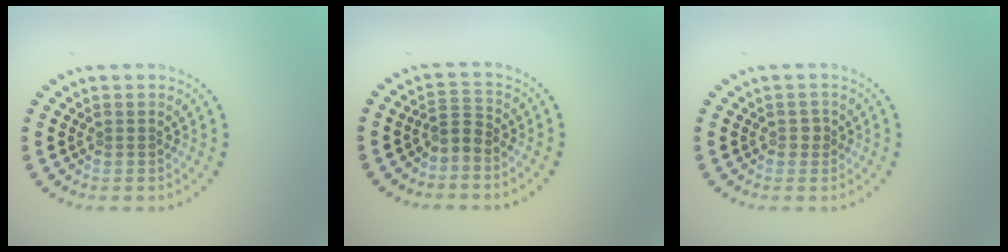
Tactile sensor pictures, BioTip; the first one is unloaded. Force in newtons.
{"total": 1.9, "press": 1.4, "slide": 1.2}
{"total": 0.8, "press": 0.8, "slide": 0.2}